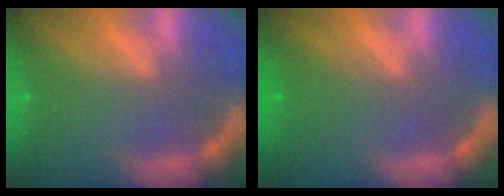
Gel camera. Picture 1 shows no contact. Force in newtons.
{"total": 2.0}